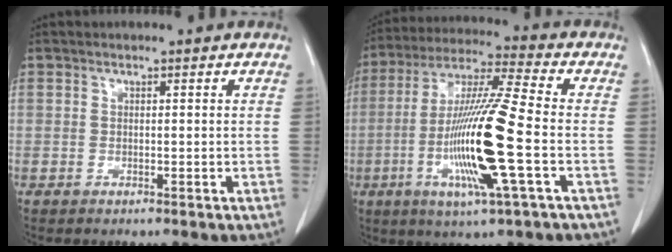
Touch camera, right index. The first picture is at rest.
{"total": 16.7, "force": [-3.9, 0.1, 16.3], "torque": [-0.326, -0.013, -0.080]}